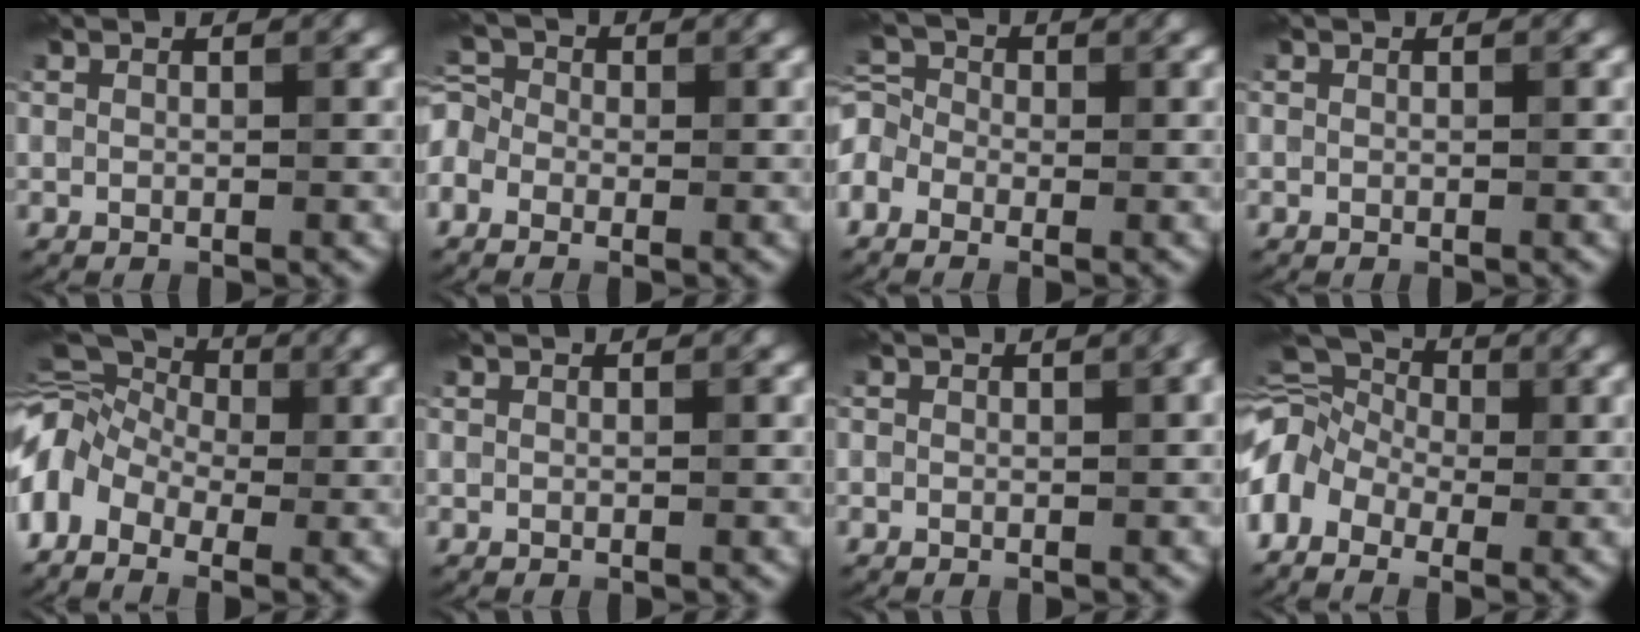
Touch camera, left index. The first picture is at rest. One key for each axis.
{"total": 4.0, "fx": -0.8, "fy": 3.3, "fz": 2.0, "tx": -0.038, "ty": 0.022, "tz": -0.039}
{"total": 4.4, "fx": -1.2, "fy": 3.5, "fz": 2.4, "tx": -0.047, "ty": 0.021, "tz": -0.039}
{"total": 0.0}
{"total": 10.4, "fx": -2.0, "fy": 7.9, "fz": 6.6, "tx": -0.129, "ty": 0.016, "tz": -0.047}
{"total": 0.0}
{"total": 1.0, "fx": 0.2, "fy": 0.3, "fz": 1.0, "tx": -0.009, "ty": -0.002, "tz": 0.003}
{"total": 8.5, "fx": -1.8, "fy": 6.4, "fz": 5.3, "tx": -0.097, "ty": 0.026, "tz": -0.049}